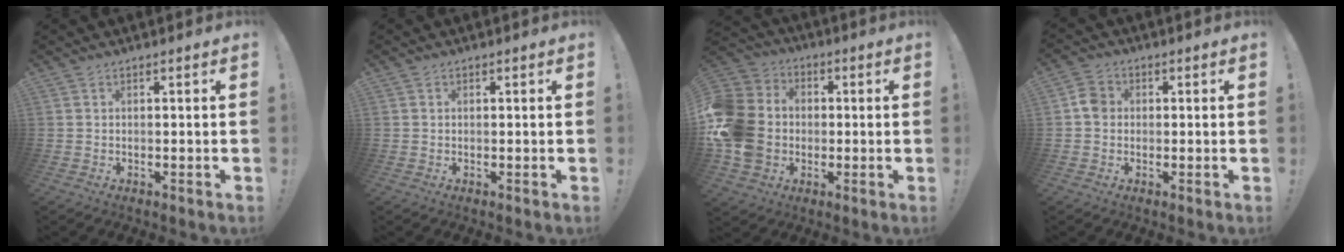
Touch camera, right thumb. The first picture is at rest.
{"total": 0.0}
{"total": 16.4, "force": [-1.8, 13.6, 8.9], "torque": [-0.162, 0.025, -0.022]}
{"total": 4.8, "force": [-0.1, 4.1, 2.5], "torque": [-0.033, 0.012, 0.001]}